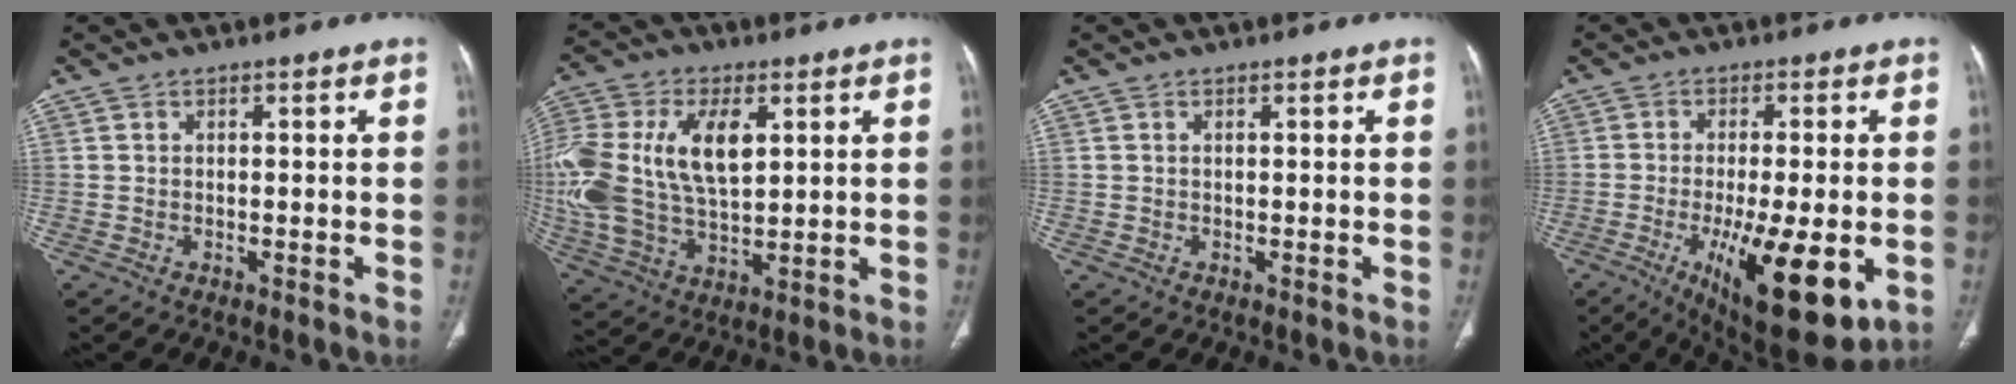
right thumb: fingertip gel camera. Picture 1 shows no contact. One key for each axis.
{"total": 22.6, "fx": 4.4, "fy": 13.0, "fz": 18.0, "tx": -0.411, "ty": 0.004, "tz": 0.082}
{"total": 0.0}
{"total": 18.2, "fx": -5.5, "fy": 5.8, "fz": 16.4, "tx": -0.234, "ty": -0.020, "tz": -0.066}